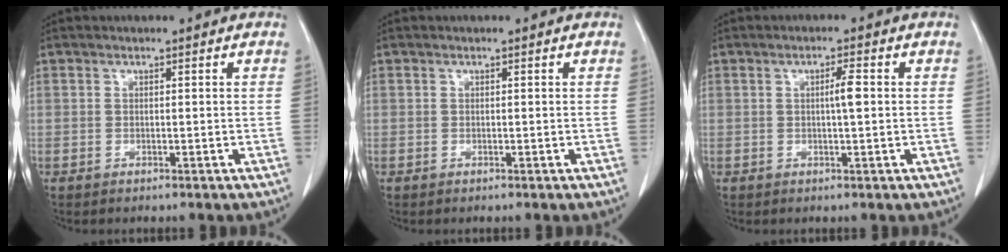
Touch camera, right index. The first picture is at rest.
{"total": 0.0}
{"total": 2.4, "force": [0.2, 0.1, 2.4], "torque": [-0.042, 0.001, 0.002]}